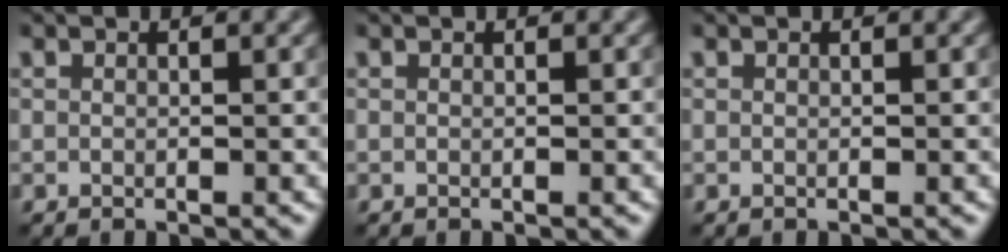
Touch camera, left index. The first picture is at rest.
{"total": 0.0}
{"total": 0.0}